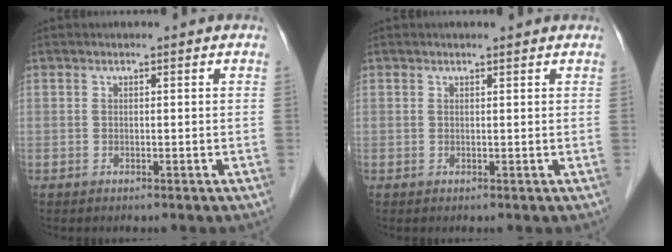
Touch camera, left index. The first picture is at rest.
{"total": 1.0, "force": [0.9, 0.1, 0.5], "torque": [-0.012, 0.005, 0.015]}